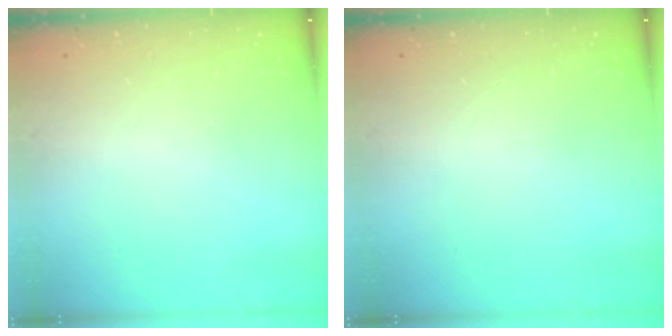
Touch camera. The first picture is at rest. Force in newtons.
{"total": 0.0}